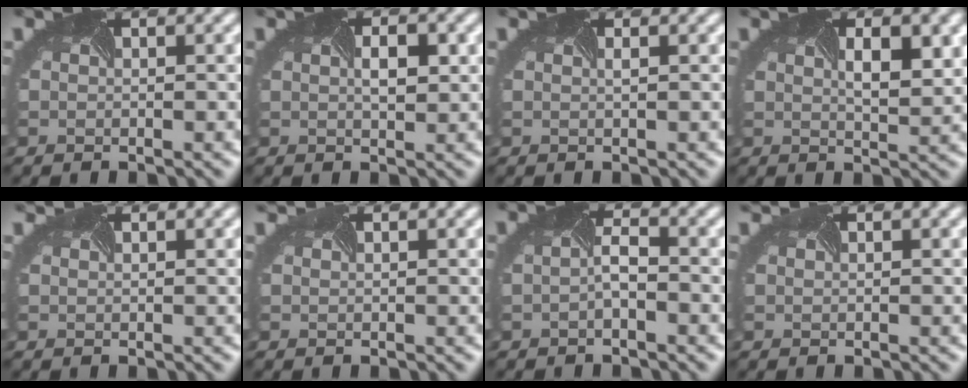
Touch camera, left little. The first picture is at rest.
{"total": 2.2, "force": [0.4, 1.0, 1.9], "torque": [-0.028, -0.003, 0.009]}
{"total": 0.6, "force": [0.2, 0.1, 0.6], "torque": [-0.004, -0.001, -0.003]}
{"total": 3.4, "force": [1.0, 1.1, 3.0], "torque": [-0.048, -0.002, 0.016]}
{"total": 2.2, "force": [2.1, 0.5, 0.6], "torque": [-0.013, 0.006, 0.015]}
{"total": 1.7, "force": [1.7, 0.3, 0.4], "torque": [-0.011, 0.004, 0.014]}
{"total": 1.3, "force": [-0.6, 0.1, 1.1], "torque": [-0.026, -0.002, -0.015]}
{"total": 1.4, "force": [1.4, 0.1, 0.3], "torque": [-0.010, 0.002, 0.012]}